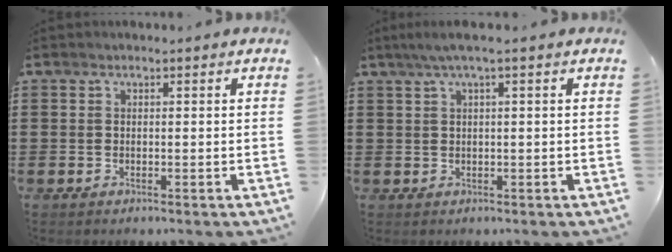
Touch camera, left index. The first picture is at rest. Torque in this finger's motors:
{"motor_torque": [0.64, -0.34, 0.27, 0.09]}